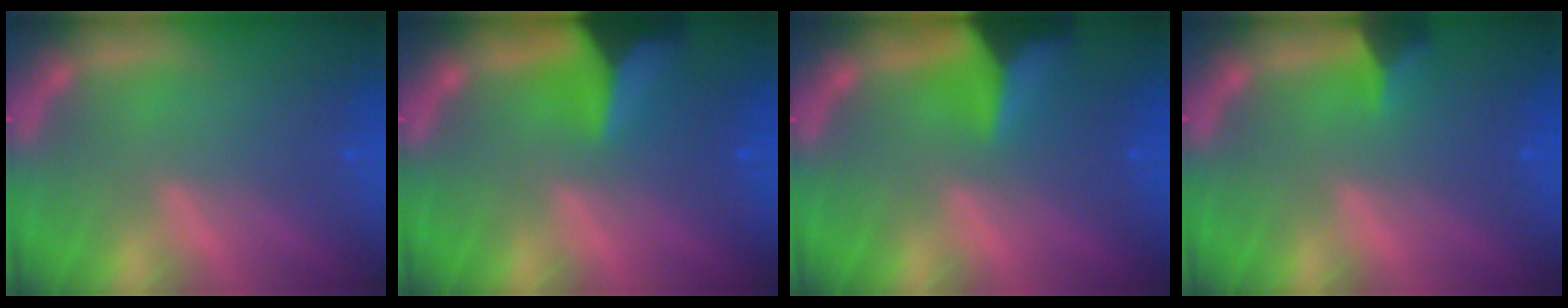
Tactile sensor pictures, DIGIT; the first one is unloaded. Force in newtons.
{"total": 7.9}
{"total": 7.5}
{"total": 2.4}